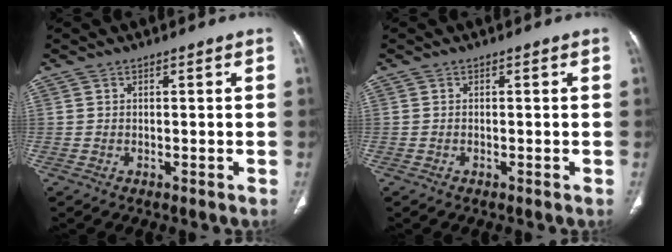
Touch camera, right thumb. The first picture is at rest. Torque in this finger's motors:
{"motor_torque": [-0.35, 0.51, -0.10, -0.17, -0.01]}